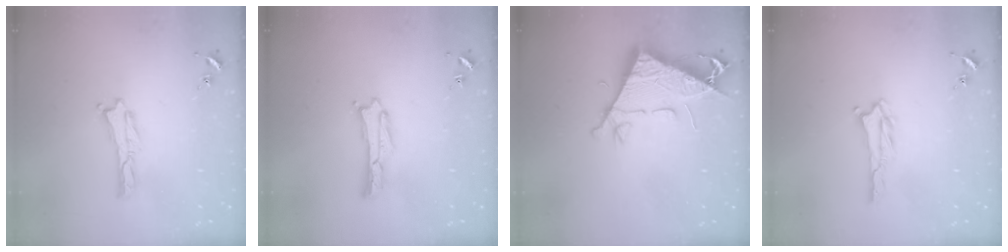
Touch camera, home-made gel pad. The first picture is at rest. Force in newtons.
{"total": 0.0}
{"total": 8.0, "press": 7.9, "slide": 1.2}
{"total": 1.4, "press": 1.4, "slide": 0.2}